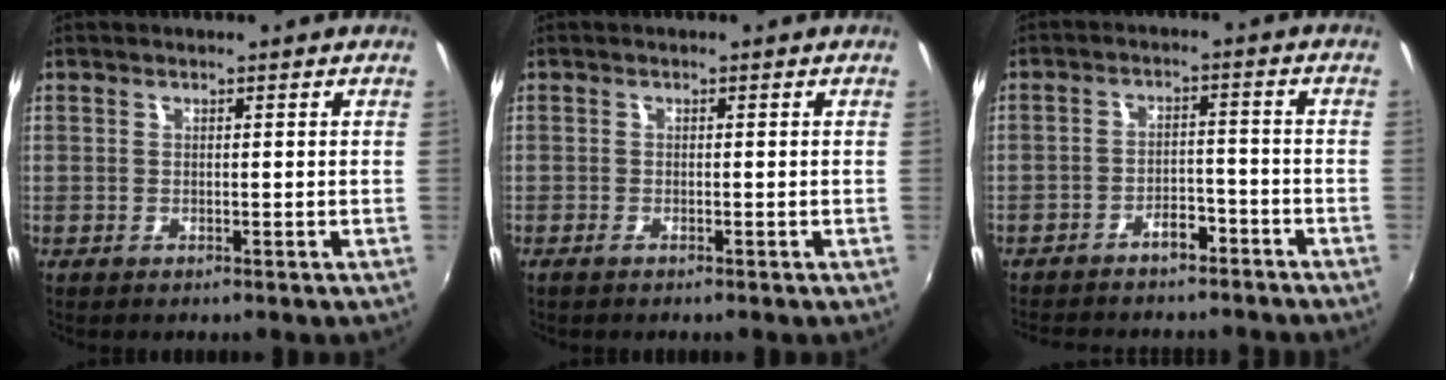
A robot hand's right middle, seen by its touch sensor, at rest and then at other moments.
{"total": 0.9, "force": [-0.8, 0.1, 0.5], "torque": [-0.012, -0.003, -0.016]}
{"total": 9.4, "force": [-8.0, 3.6, 3.6], "torque": [-0.081, 0.014, -0.106]}